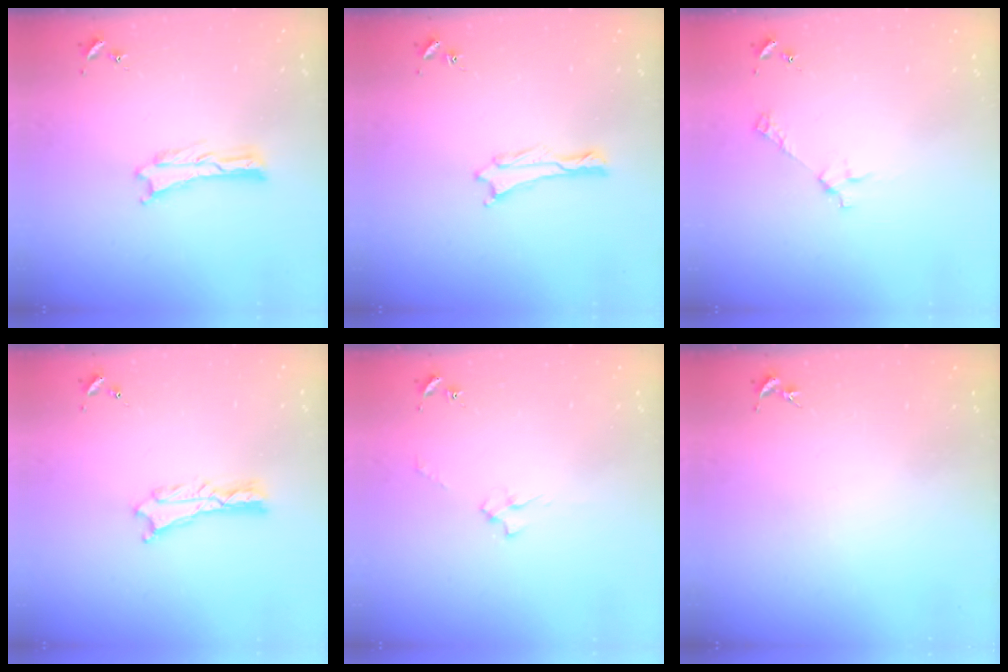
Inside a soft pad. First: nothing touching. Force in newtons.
{"total": 0.0}
{"total": 2.9, "press": 2.9, "slide": 0.2}
{"total": 1.1, "press": 1.1, "slide": 0.2}
{"total": 2.4, "press": 2.4, "slide": 0.4}
{"total": 0.0}